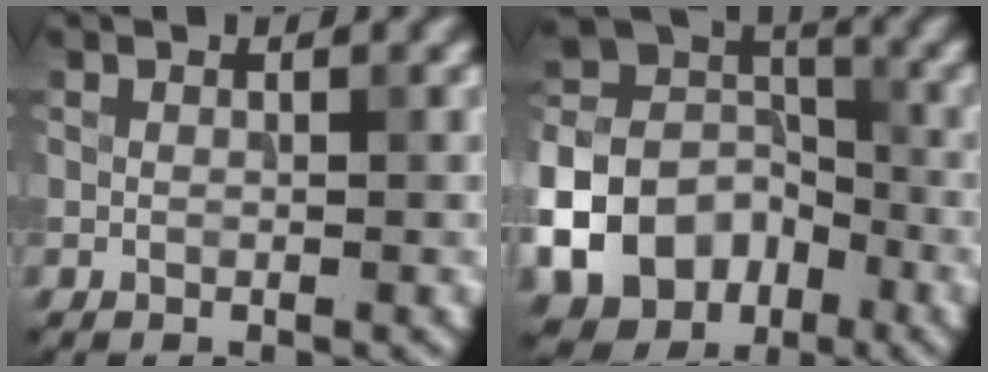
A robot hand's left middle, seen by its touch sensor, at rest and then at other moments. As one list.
[{"total": 10.8, "force": [-4.4, 8.6, 4.9], "torque": [-0.123, -0.001, -0.091]}]